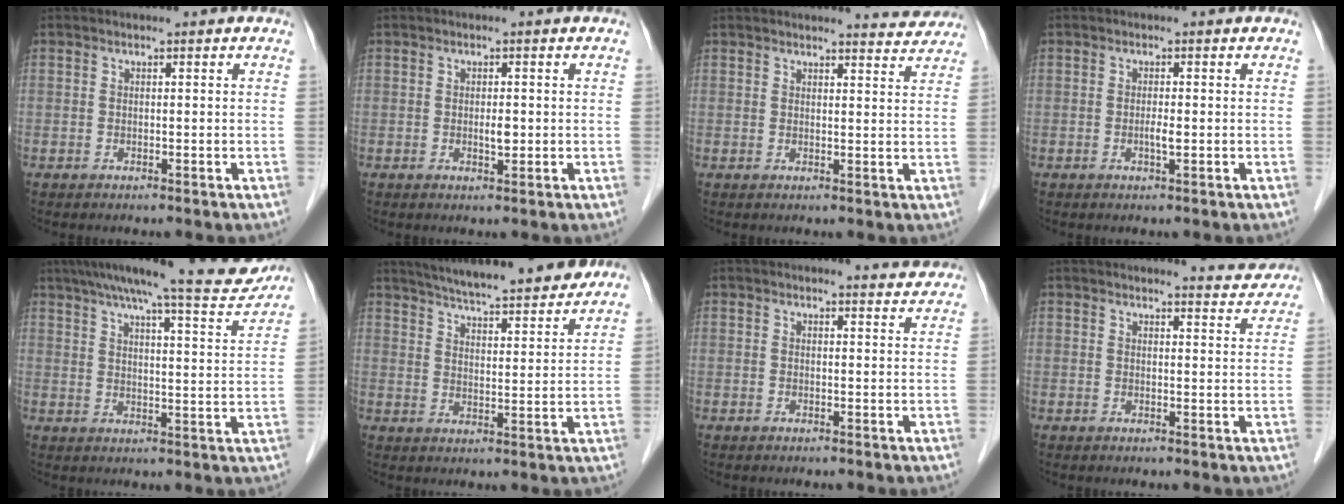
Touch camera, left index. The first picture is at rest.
{"total": 1.5, "force": [-0.2, 0.6, 1.3], "torque": [-0.024, -0.002, 0.000]}
{"total": 4.4, "force": [4.3, 0.3, 0.3], "torque": [-0.007, -0.013, 0.038]}
{"total": 1.3, "force": [-0.3, 0.1, 1.3], "torque": [-0.025, -0.002, -0.004]}
{"total": 14.5, "force": [12.8, 1.1, 6.6], "torque": [-0.099, -0.001, 0.171]}
{"total": 17.0, "force": [15.1, 1.7, 7.5], "torque": [-0.115, 0.010, 0.220]}
{"total": 2.9, "force": [2.9, 0.2, 0.2], "torque": [-0.007, -0.007, 0.024]}
{"total": 4.9, "force": [4.9, 0.3, 0.3], "torque": [-0.008, -0.013, 0.045]}